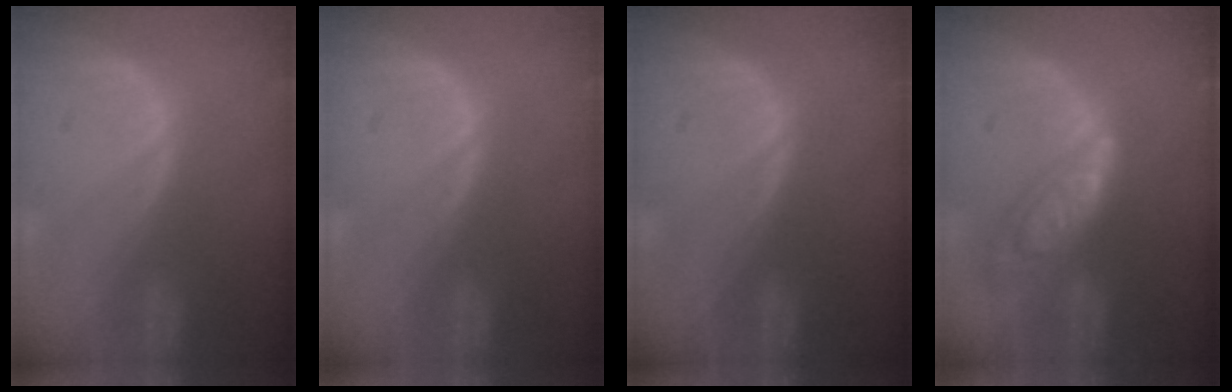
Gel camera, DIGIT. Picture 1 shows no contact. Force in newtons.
{"total": 0.0}
{"total": 0.0}
{"total": 7.4, "press": 7.4, "slide": 0.5}